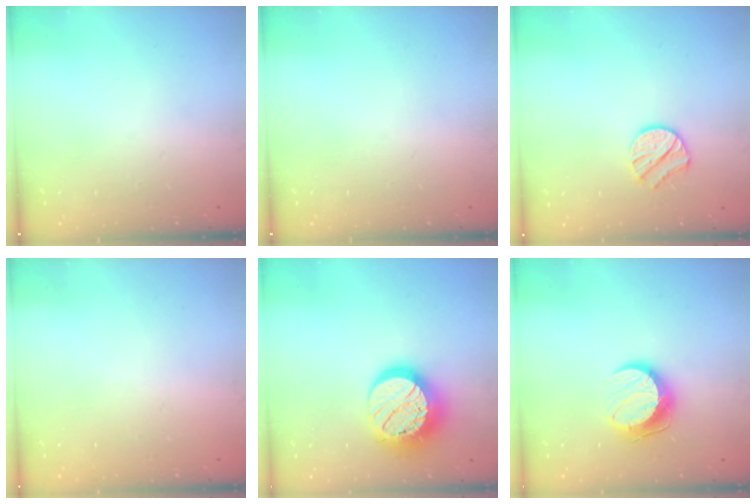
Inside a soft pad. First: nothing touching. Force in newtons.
{"total": 0.0}
{"total": 8.5, "press": 8.4, "slide": 0.6}
{"total": 0.0}
{"total": 16.5, "press": 16.5, "slide": 1.0}
{"total": 10.1, "press": 10.1, "slide": 0.6}